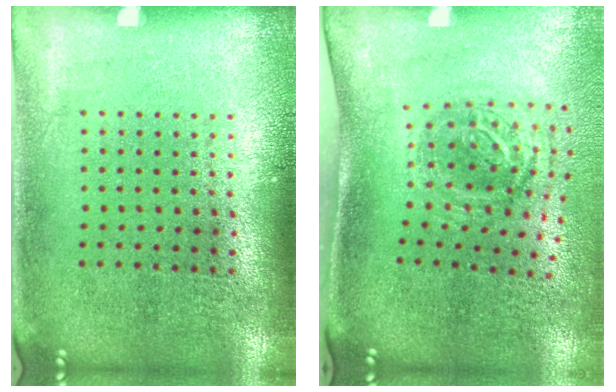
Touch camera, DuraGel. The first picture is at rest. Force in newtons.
{"total": 1.3, "press": 1.1, "slide": 0.7}